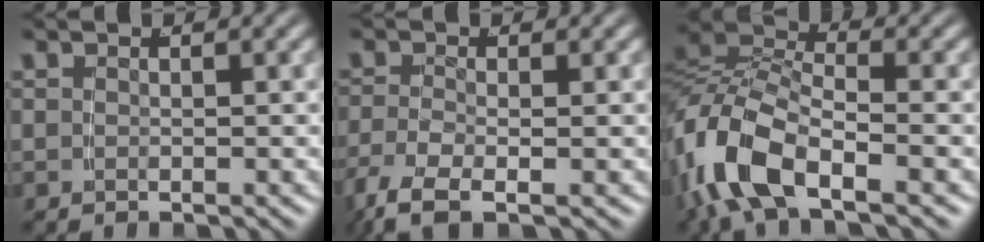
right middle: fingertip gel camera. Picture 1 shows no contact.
{"total": 3.9, "force": [-2.2, 1.6, 2.9], "torque": [-0.076, -0.026, -0.021]}
{"total": 7.9, "force": [-1.7, 4.8, 6.0], "torque": [-0.148, -0.018, -0.028]}